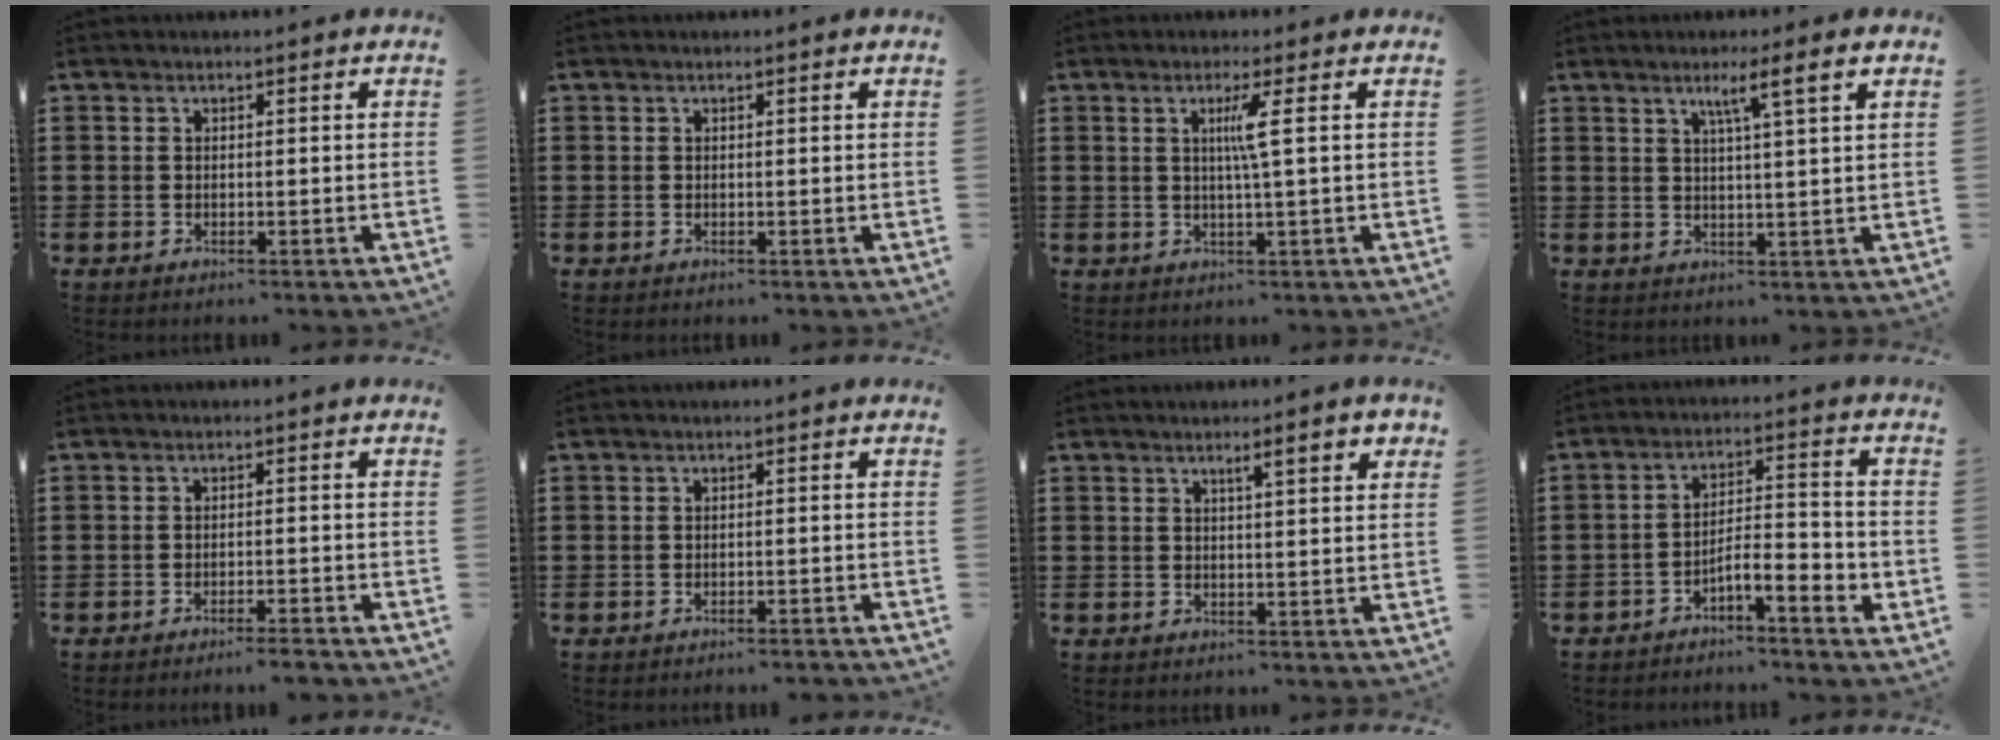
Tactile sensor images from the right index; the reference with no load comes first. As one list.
[{"total": 0.0}, {"total": 3.4, "force": [0.7, -0.8, 3.2], "torque": [-0.063, -0.008, 0.007]}, {"total": 4.1, "force": [2.0, -0.6, 3.5], "torque": [-0.065, -0.006, 0.027]}, {"total": 2.2, "force": [-2.0, -0.2, 0.8], "torque": [-0.014, -0.001, -0.040]}, {"total": 1.0, "force": [-1.0, -0.1, 0.2], "torque": [-0.006, 0.000, -0.019]}, {"total": 3.5, "force": [1.9, 0.4, 2.9], "torque": [-0.051, -0.001, 0.028]}, {"total": 4.7, "force": [-3.2, 0.9, 3.3], "torque": [-0.060, 0.006, -0.061]}]